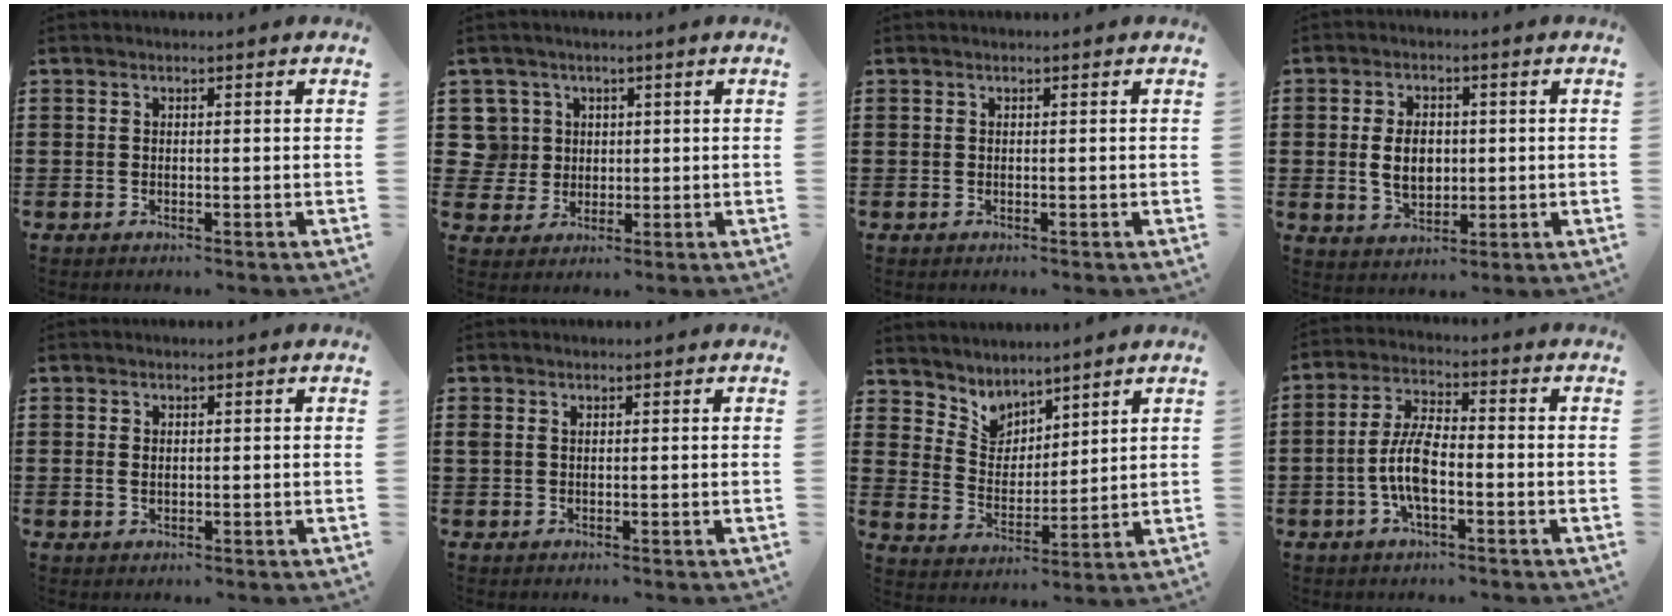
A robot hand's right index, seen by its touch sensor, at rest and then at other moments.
{"total": 5.4, "force": [1.4, 5.2, 0.6], "torque": [-0.047, 0.013, 0.025]}
{"total": 0.0}
{"total": 6.2, "force": [0.0, 3.9, 4.8], "torque": [-0.102, 0.003, -0.005]}
{"total": 1.0, "force": [0.2, 0.6, 0.8], "torque": [-0.017, 0.005, 0.003]}
{"total": 1.0, "force": [0.5, 0.7, 0.5], "torque": [-0.011, 0.005, 0.009]}
{"total": 4.3, "force": [3.8, 2.0, -0.6], "torque": [-0.020, -0.029, 0.067]}
{"total": 7.3, "force": [-1.9, 2.7, 6.5], "torque": [-0.154, -0.005, -0.045]}